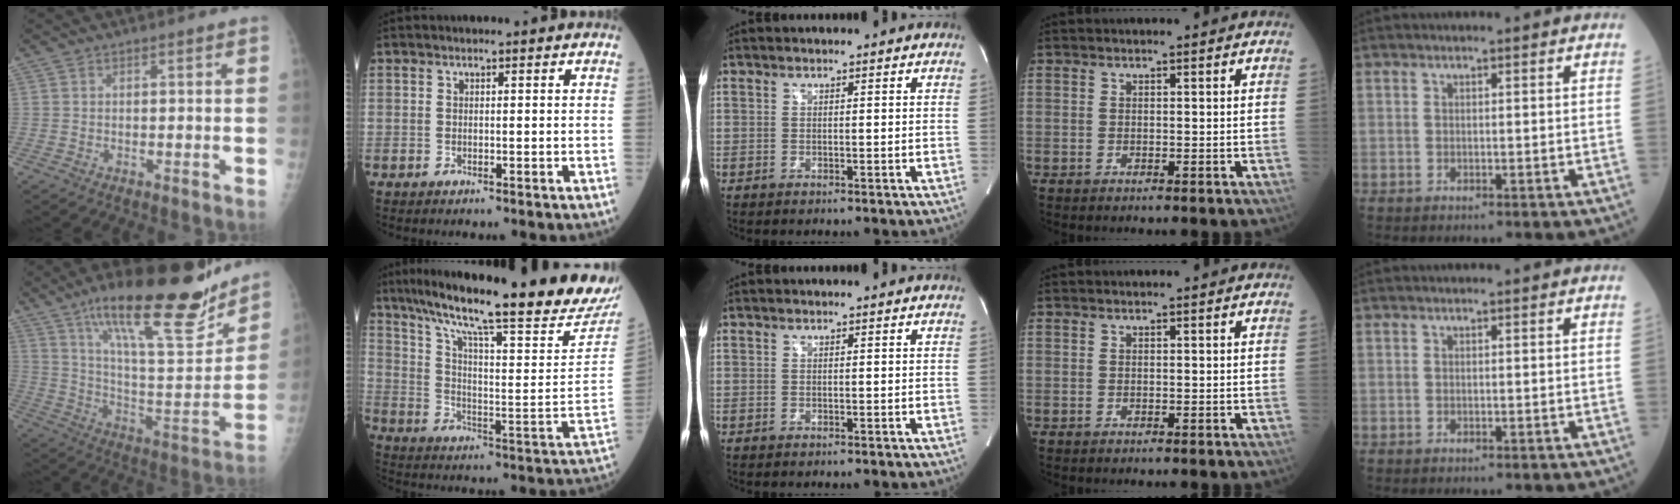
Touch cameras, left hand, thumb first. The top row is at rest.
{"thumb": {"total": 26.4, "force": [17.8, 6.9, 18.2], "torque": [-0.250, -0.077, 0.291]}, "index": {"total": 28.6, "force": [23.3, 2.3, 16.5], "torque": [-0.271, -0.049, 0.314]}}